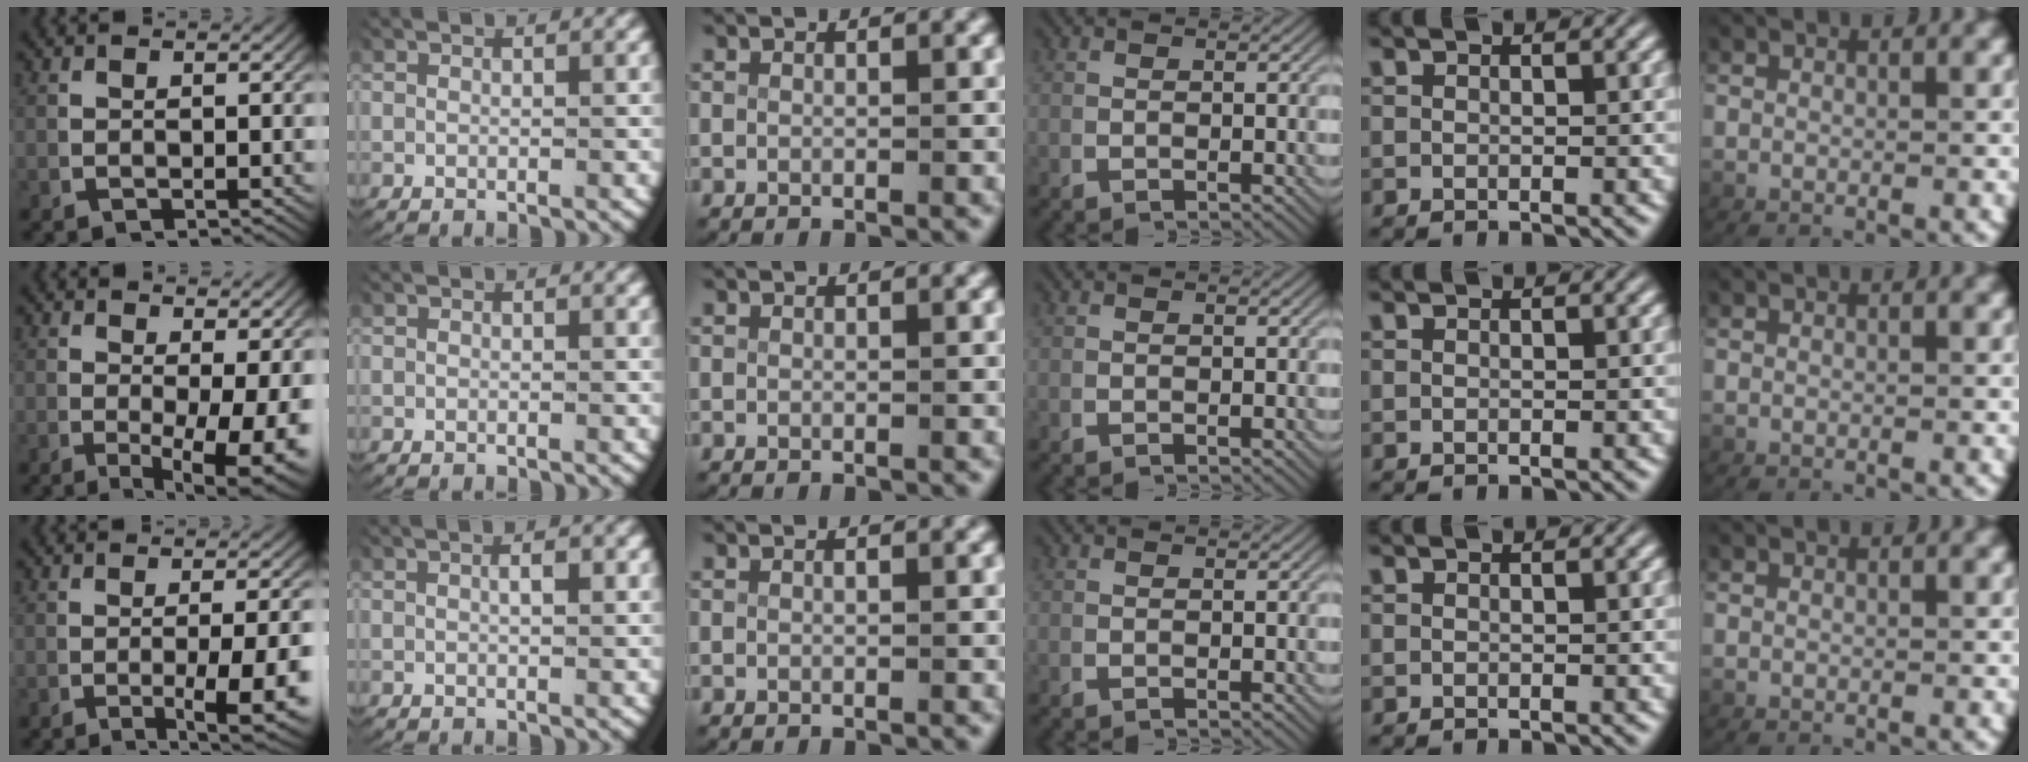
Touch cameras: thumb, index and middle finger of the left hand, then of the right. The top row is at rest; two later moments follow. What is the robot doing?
{"motion": "lift_and_place", "object": "map"}